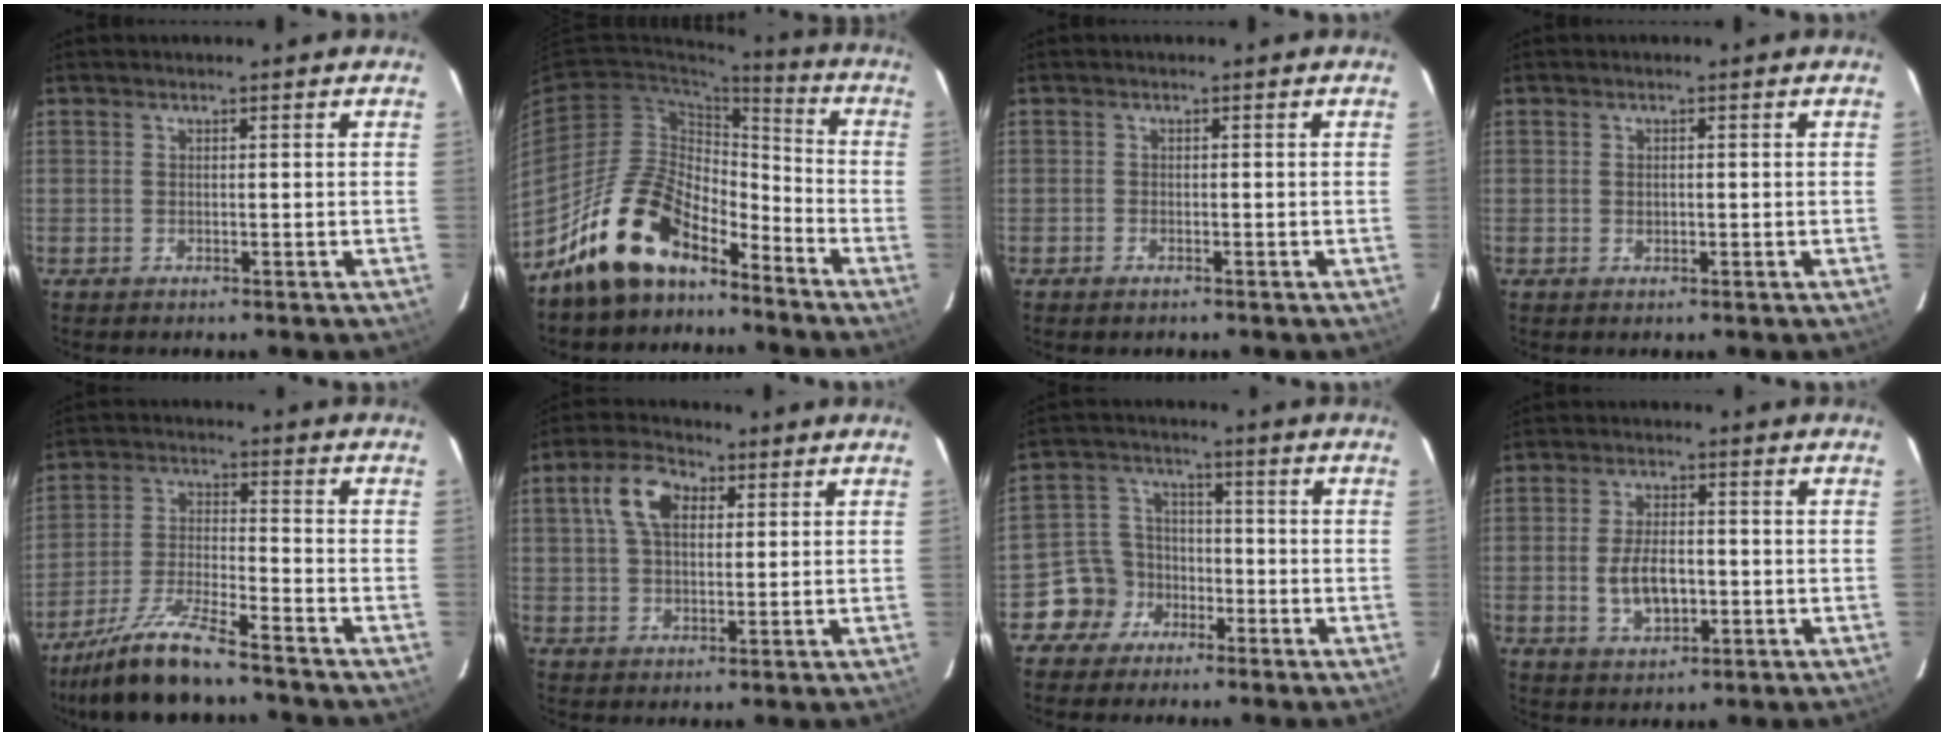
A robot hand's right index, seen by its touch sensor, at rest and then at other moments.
{"total": 15.8, "force": [-12.1, 7.0, 7.3], "torque": [-0.142, 0.025, -0.211]}
{"total": 1.1, "force": [-0.9, 0.6, 0.2], "torque": [-0.004, -0.001, -0.017]}
{"total": 0.9, "force": [0.0, 0.7, 0.4], "torque": [-0.006, 0.001, 0.001]}
{"total": 12.4, "force": [-10.6, 1.2, 6.3], "torque": [-0.135, -0.010, -0.197]}
{"total": 8.0, "force": [2.5, 4.8, 5.8], "torque": [-0.112, 0.025, 0.045]}
{"total": 7.4, "force": [-4.4, 6.0, 0.5], "torque": [-0.024, 0.033, -0.083]}
{"total": 7.3, "force": [-1.3, 3.9, 6.0], "torque": [-0.118, -0.002, -0.015]}